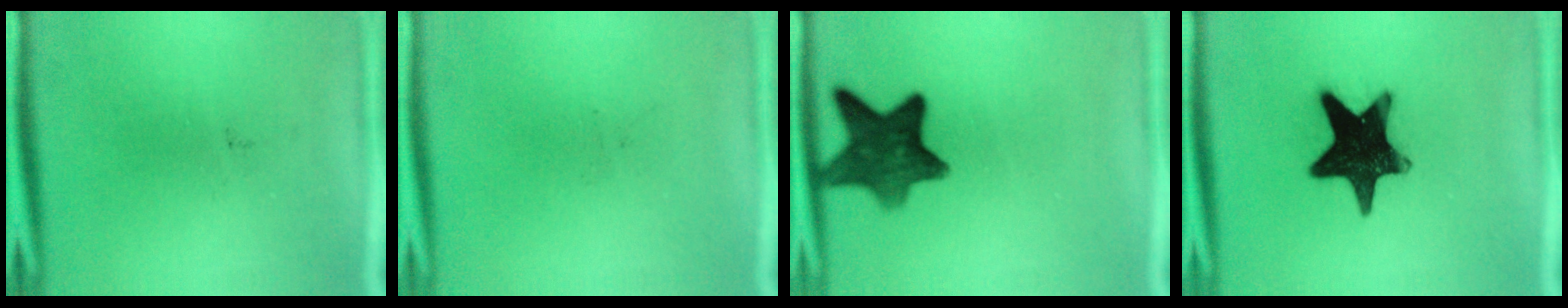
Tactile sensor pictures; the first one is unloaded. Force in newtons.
{"total": 0.0}
{"total": 10.4}
{"total": 17.9}